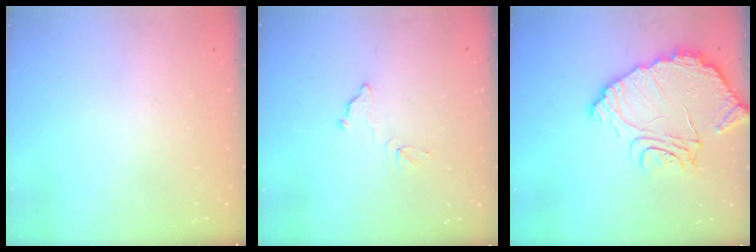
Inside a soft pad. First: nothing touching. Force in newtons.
{"total": 7.7, "press": 7.7, "slide": 0.4}
{"total": 15.0, "press": 14.9, "slide": 1.4}